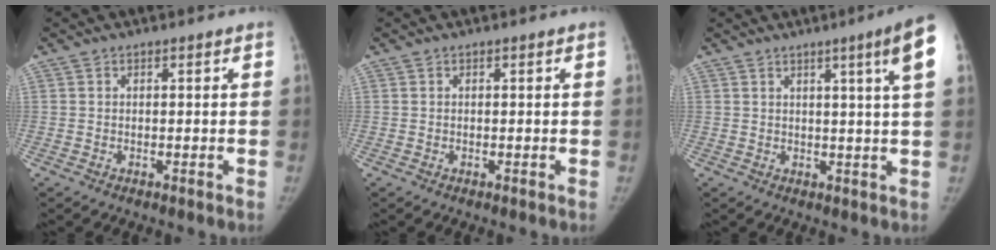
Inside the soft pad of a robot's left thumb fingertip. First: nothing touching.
{"total": 0.0}
{"total": 7.8, "force": [3.4, -0.9, 7.0], "torque": [-0.093, -0.013, 0.041]}